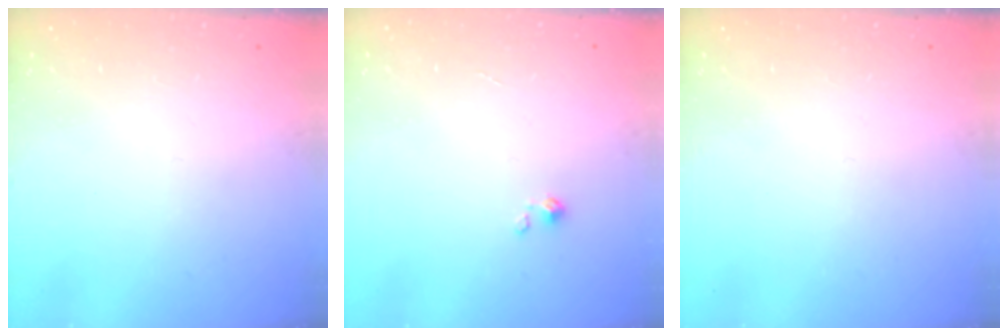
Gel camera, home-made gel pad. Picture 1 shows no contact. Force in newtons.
{"total": 0.0}
{"total": 0.0}